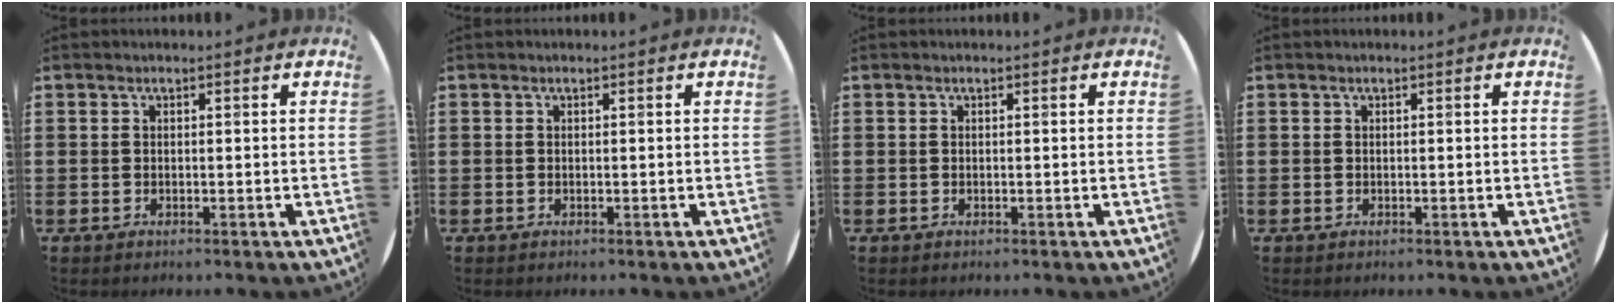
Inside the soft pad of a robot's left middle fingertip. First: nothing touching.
{"total": 0.0}
{"total": 0.0}
{"total": 0.0}